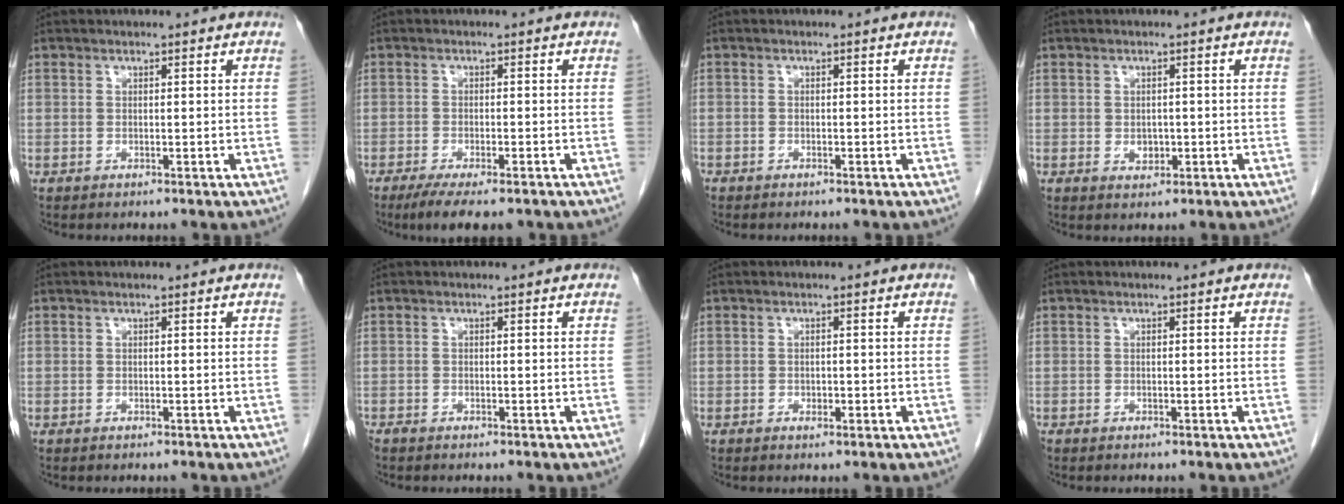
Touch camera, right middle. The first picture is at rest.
{"total": 7.4, "force": [-5.6, 1.6, 4.7], "torque": [-0.070, -0.016, -0.085]}
{"total": 0.6, "force": [-0.5, 0.3, 0.0], "torque": [-0.003, 0.002, -0.012]}
{"total": 1.7, "force": [-0.3, 1.3, 1.1], "torque": [-0.015, 0.002, 0.001]}
{"total": 0.0}
{"total": 0.5, "force": [-0.5, 0.1, 0.1], "torque": [-0.009, -0.001, -0.013]}
{"total": 1.0, "force": [-0.4, 0.5, 0.8], "torque": [-0.015, 0.001, -0.004]}
{"total": 0.0}